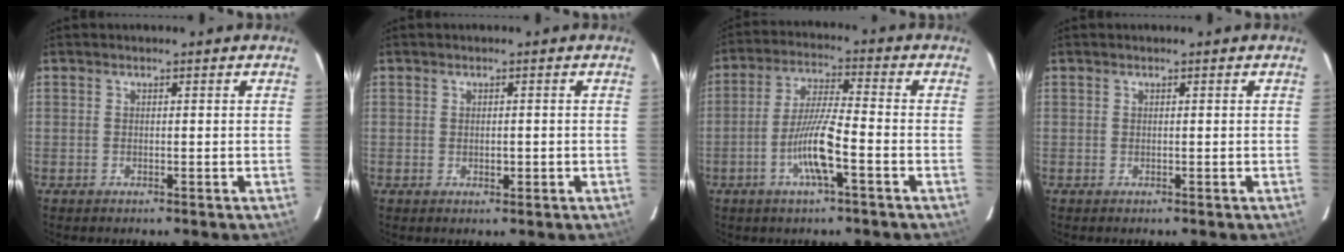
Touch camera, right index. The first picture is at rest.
{"total": 1.2, "force": [-0.3, 0.7, 1.0], "torque": [-0.016, 0.000, -0.002]}
{"total": 8.8, "force": [-3.3, 0.5, 8.2], "torque": [-0.160, 0.000, -0.065]}
{"total": 0.0}